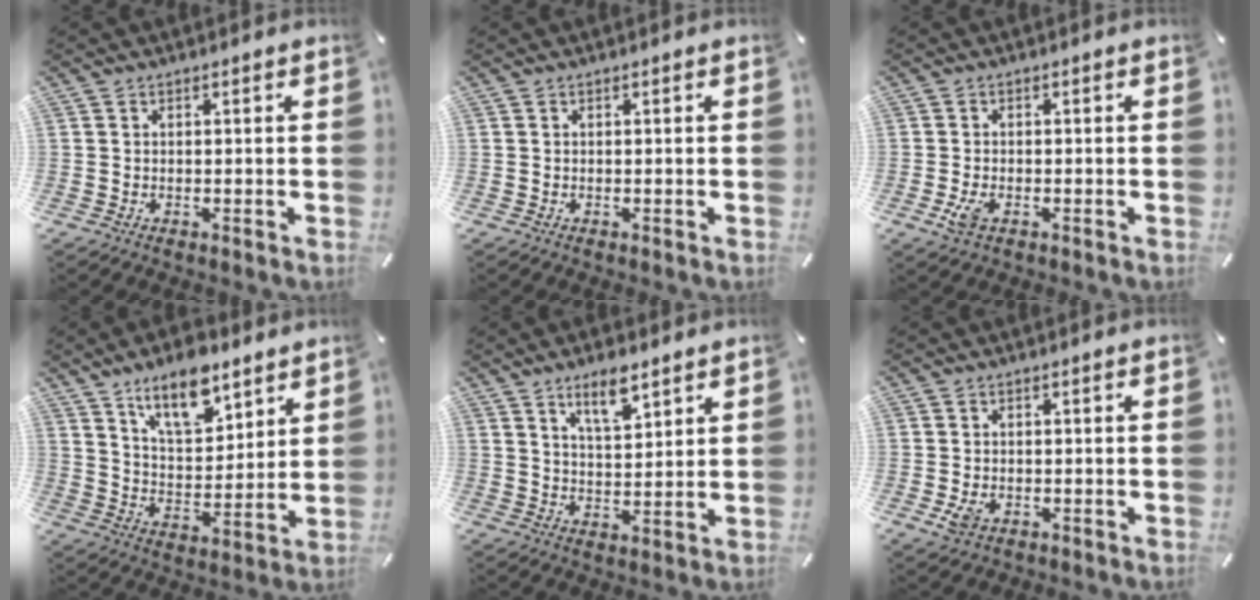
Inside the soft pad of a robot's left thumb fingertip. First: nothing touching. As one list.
[{"total": 0.0}, {"total": 3.7, "force": [-1.4, 2.1, 2.7], "torque": [-0.070, -0.004, -0.029]}, {"total": 13.3, "force": [9.6, 6.3, 6.8], "torque": [-0.113, -0.048, 0.173]}, {"total": 8.2, "force": [5.9, 3.1, 4.8], "torque": [-0.074, -0.028, 0.102]}, {"total": 3.0, "force": [-0.8, 2.2, 1.9], "torque": [-0.045, -0.002, -0.015]}]